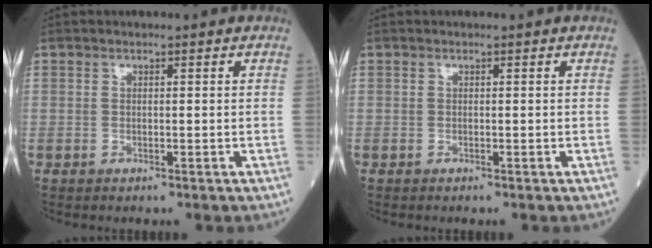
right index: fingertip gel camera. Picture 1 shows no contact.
{"total": 0.0}